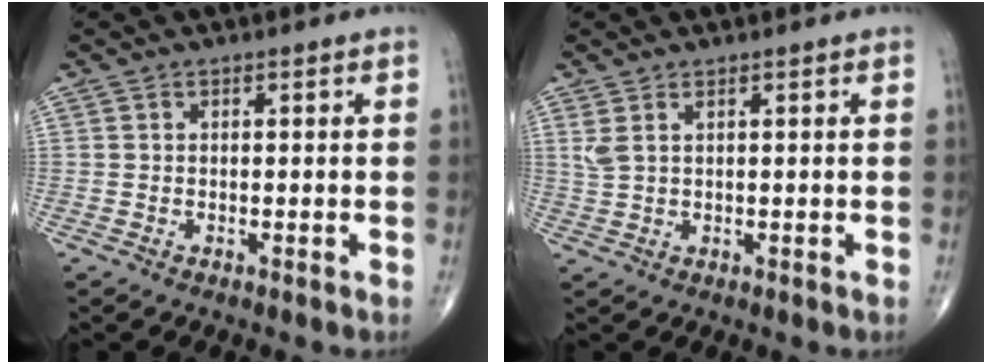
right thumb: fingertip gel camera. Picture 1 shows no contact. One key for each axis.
{"total": 2.4, "fx": 1.3, "fy": 0.8, "fz": 1.9, "tx": -0.050, "ty": 0.006, "tz": 0.036}